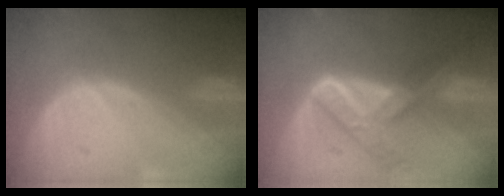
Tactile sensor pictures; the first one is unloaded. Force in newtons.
{"total": 7.6, "press": 6.3, "slide": 4.3}